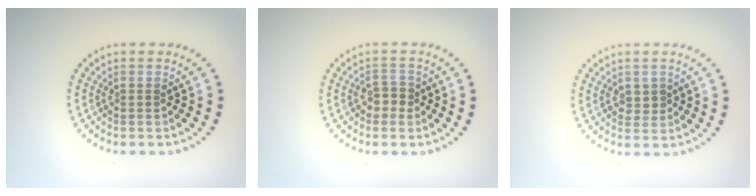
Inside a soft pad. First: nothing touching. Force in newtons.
{"total": 1.9, "press": 1.8, "slide": 0.7}
{"total": 1.1, "press": 1.1, "slide": 0.3}